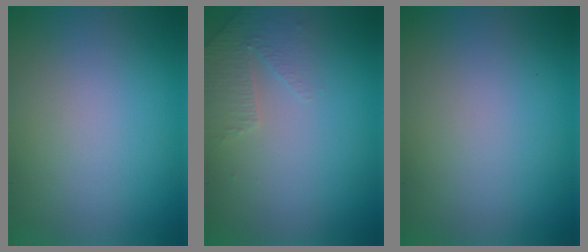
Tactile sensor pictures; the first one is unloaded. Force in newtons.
{"total": 1.9, "press": 1.8, "slide": 0.5}
{"total": 0.0}